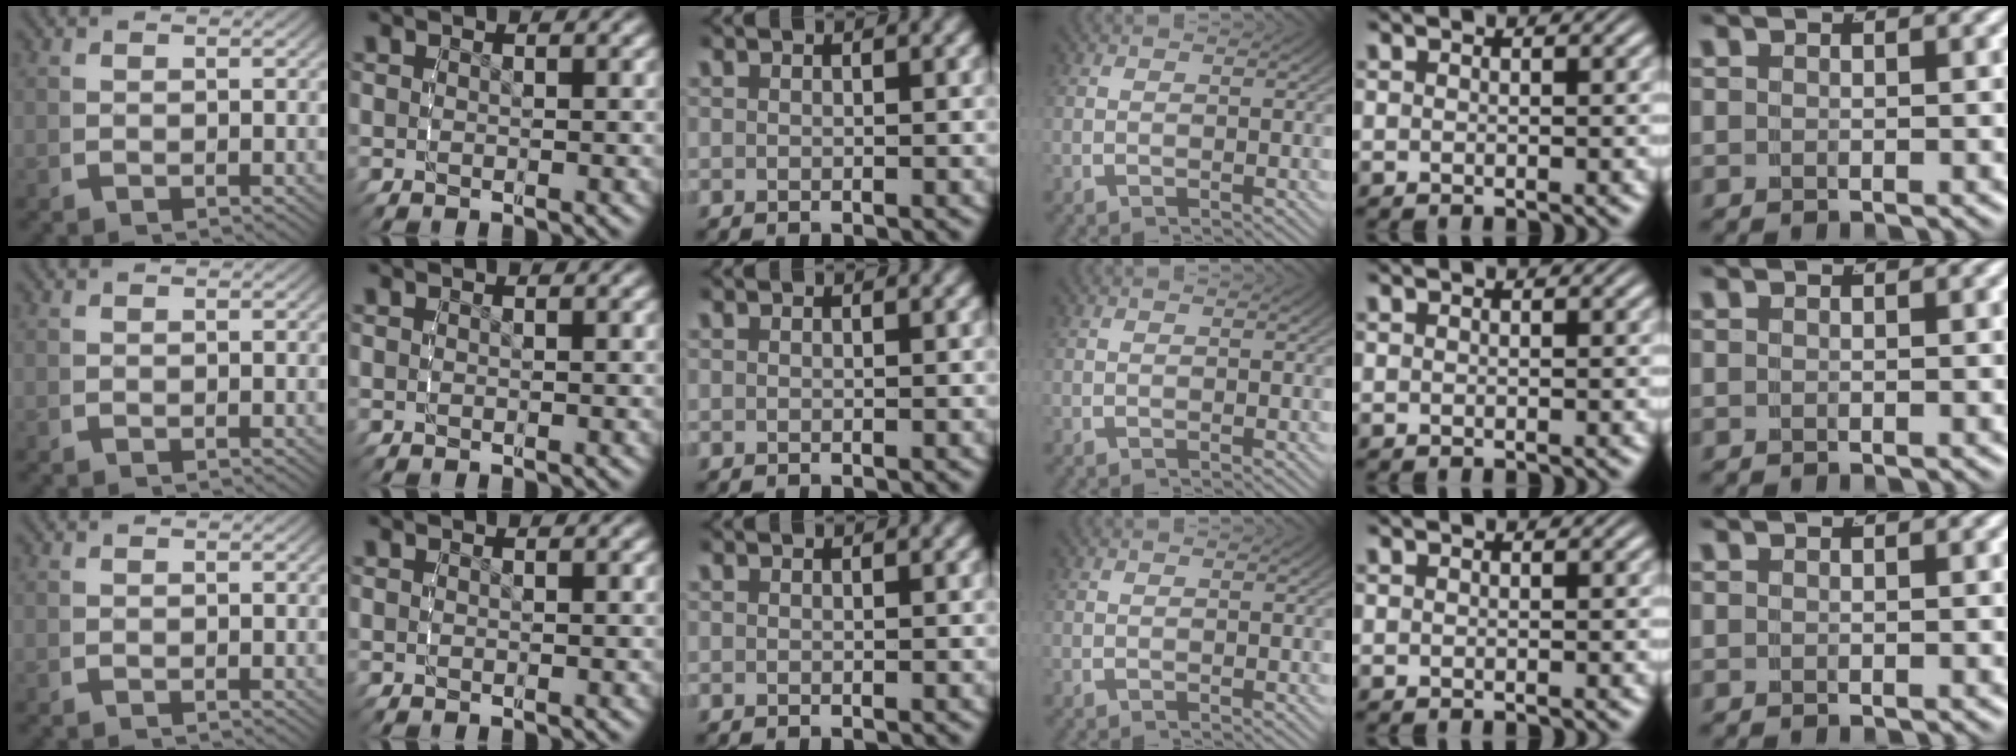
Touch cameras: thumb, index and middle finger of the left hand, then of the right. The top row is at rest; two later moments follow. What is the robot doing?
{"motion": "reach", "object": "router"}